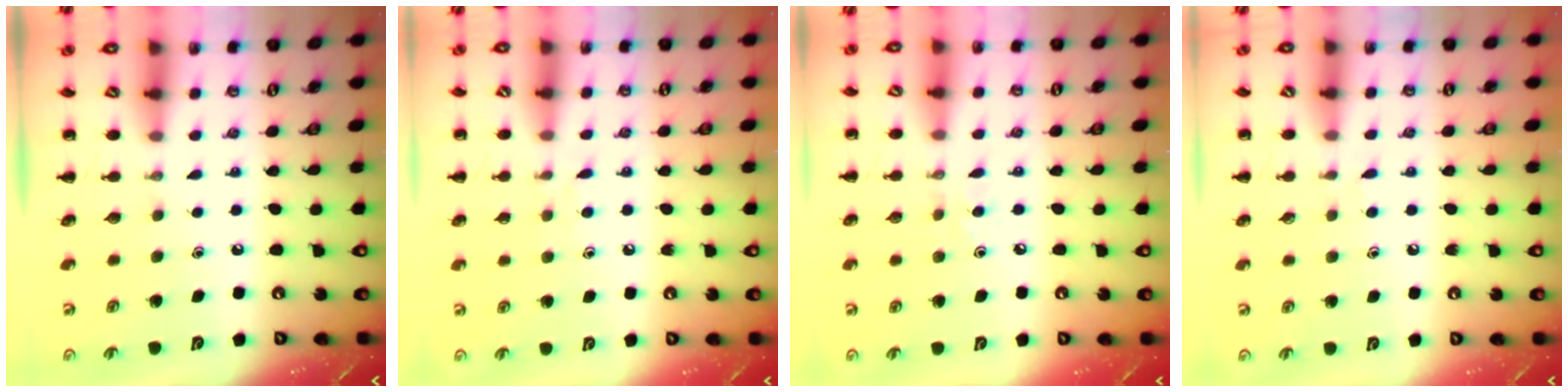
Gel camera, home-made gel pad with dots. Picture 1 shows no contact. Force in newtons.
{"total": 3.7, "press": 3.4, "slide": 1.5}
{"total": 5.3, "press": 5.0, "slide": 1.7}
{"total": 2.5, "press": 2.1, "slide": 1.3}